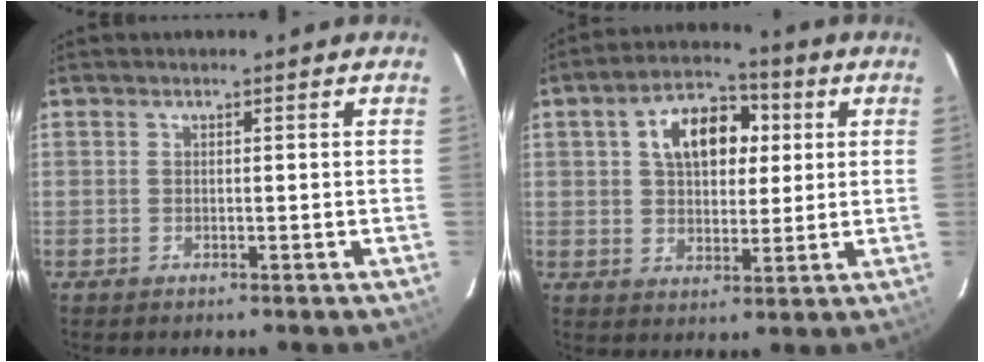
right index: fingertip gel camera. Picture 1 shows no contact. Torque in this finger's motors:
{"motor_torque": [0.49, -0.12, 0.28, 0.11]}